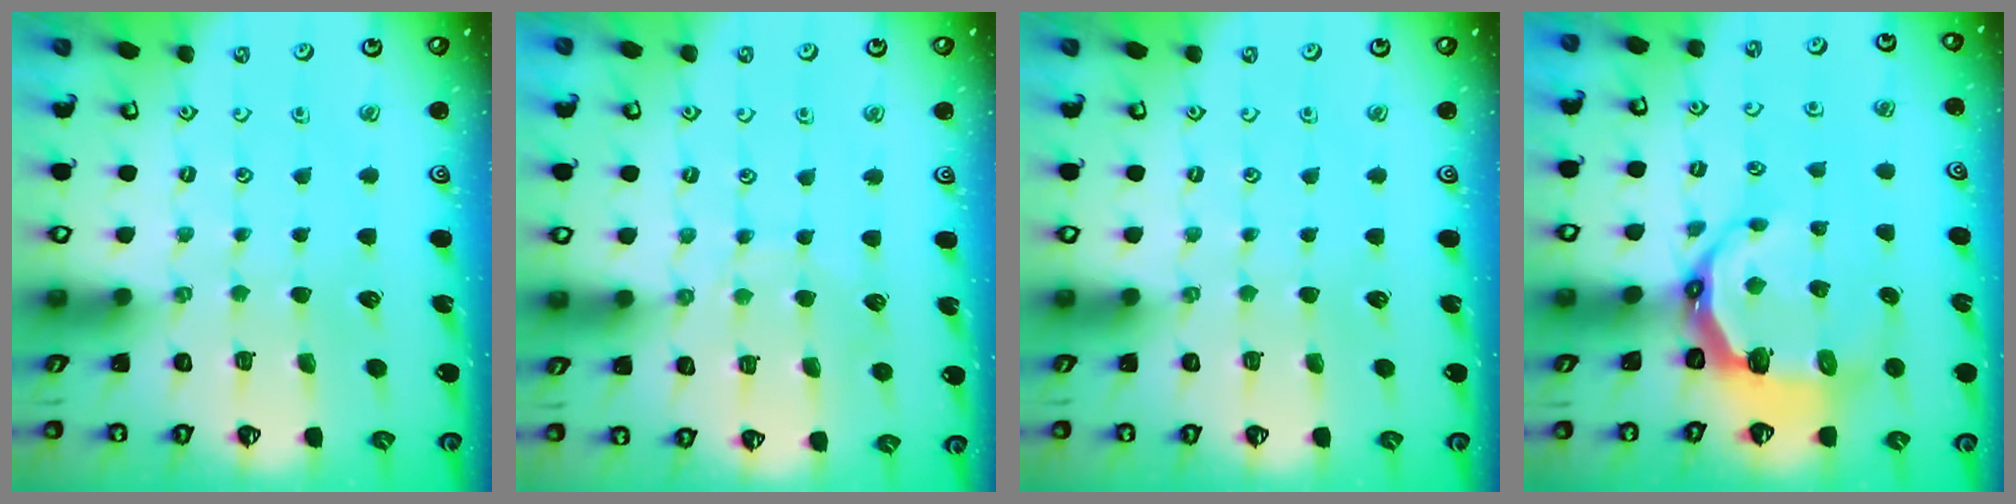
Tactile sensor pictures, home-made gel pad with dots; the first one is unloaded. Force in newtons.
{"total": 6.4, "press": 6.3, "slide": 0.6}
{"total": 0.0}
{"total": 7.9, "press": 6.3, "slide": 4.8}